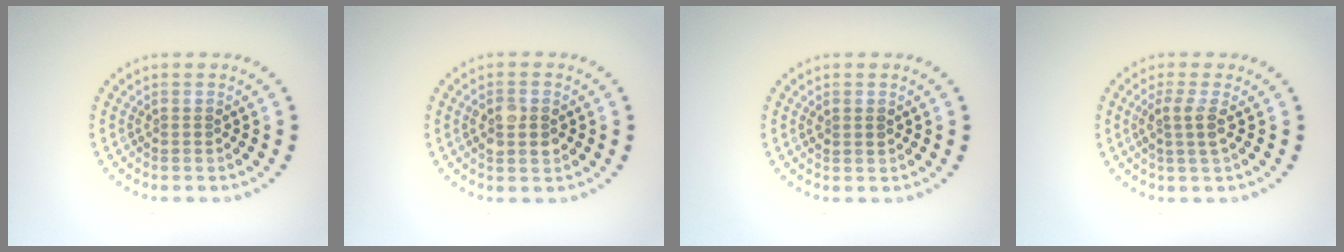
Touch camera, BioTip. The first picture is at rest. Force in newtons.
{"total": 2.6, "press": 2.6, "slide": 0.2}
{"total": 0.9, "press": 0.8, "slide": 0.1}
{"total": 1.9, "press": 1.5, "slide": 1.0}